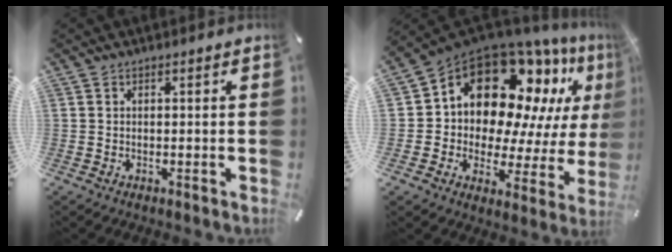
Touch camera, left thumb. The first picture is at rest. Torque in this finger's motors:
{"motor_torque": [2.50, 2.51, 2.32, -0.45, 0.23]}